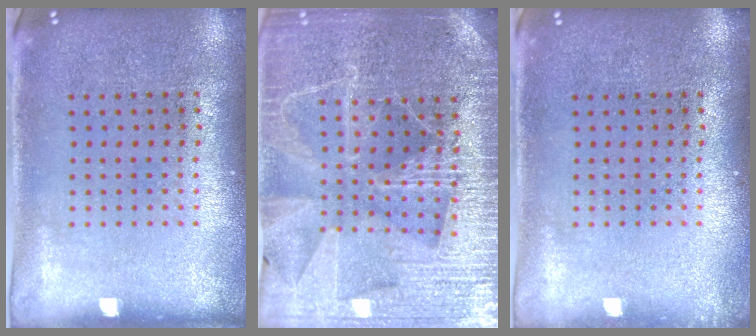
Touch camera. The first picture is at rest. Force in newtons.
{"total": 4.4, "press": 4.1, "slide": 1.6}
{"total": 0.7, "press": 0.7, "slide": 0.1}